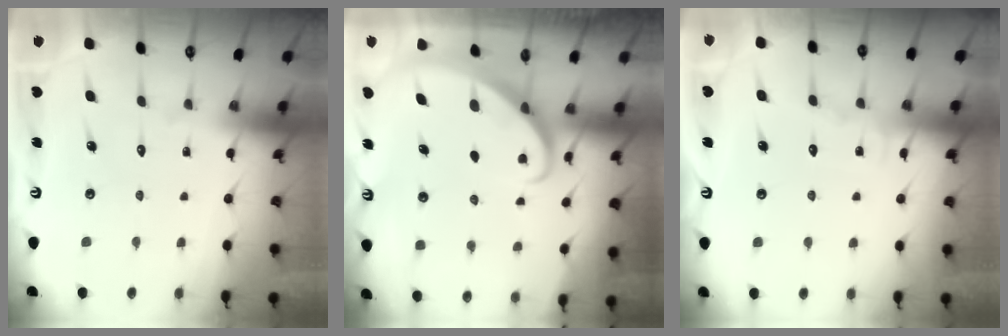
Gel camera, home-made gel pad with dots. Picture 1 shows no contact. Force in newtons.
{"total": 2.8, "press": 2.8, "slide": 0.3}
{"total": 4.4, "press": 4.4, "slide": 0.5}